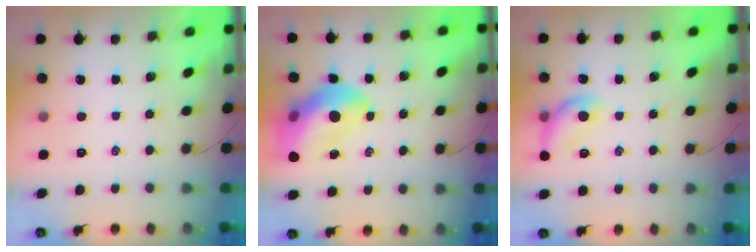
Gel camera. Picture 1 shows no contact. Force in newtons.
{"total": 15.6, "press": 15.0, "slide": 4.4}
{"total": 11.2, "press": 11.1, "slide": 0.4}